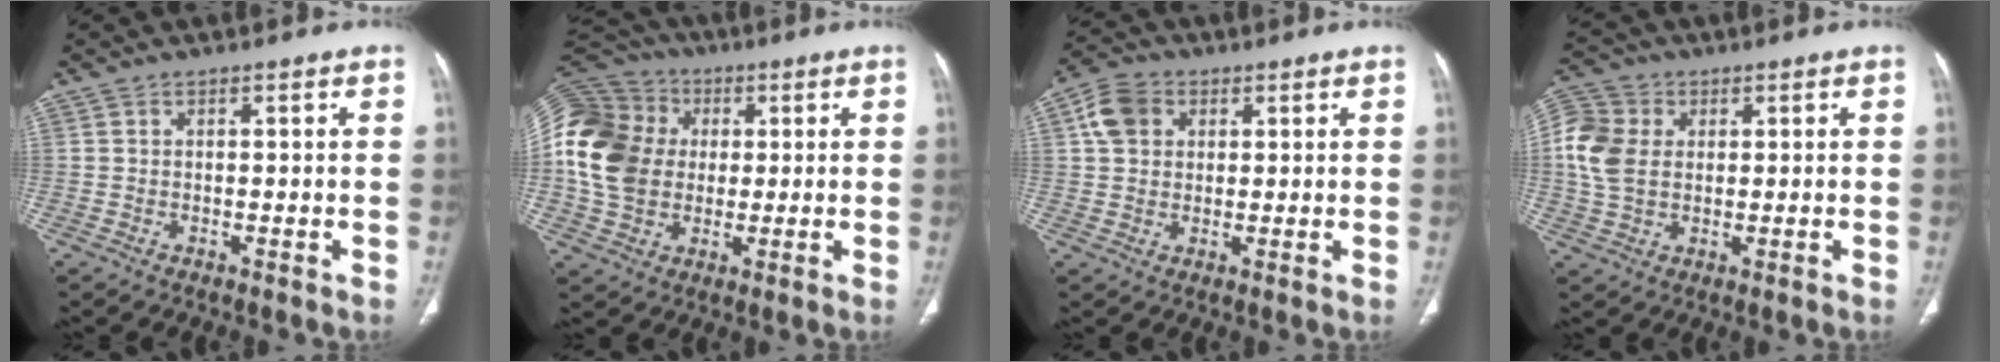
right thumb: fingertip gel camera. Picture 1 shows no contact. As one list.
[{"total": 19.1, "force": [0.6, 15.6, 11.0], "torque": [-0.235, 0.027, 0.009]}, {"total": 6.7, "force": [2.1, 5.3, 3.6], "torque": [-0.056, 0.008, 0.035]}, {"total": 9.4, "force": [1.3, 7.2, 5.9], "torque": [-0.121, 0.010, 0.020]}]